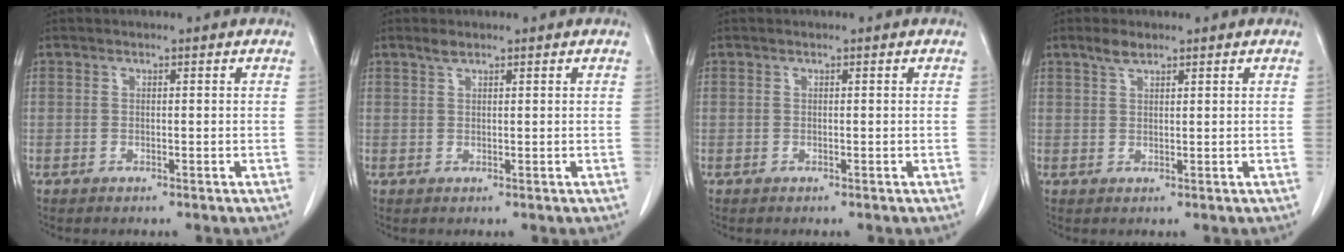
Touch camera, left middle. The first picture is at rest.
{"total": 1.1, "force": [0.9, 0.2, 0.6], "torque": [-0.017, 0.003, 0.021]}
{"total": 0.0}
{"total": 2.2, "force": [1.7, 0.6, 1.2], "torque": [-0.029, 0.004, 0.034]}